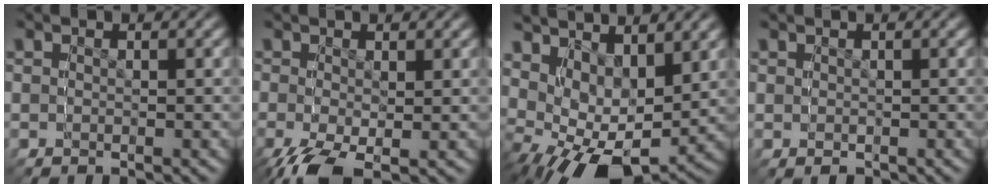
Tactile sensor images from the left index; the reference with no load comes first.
{"total": 0.9, "force": [-0.4, 0.7, -0.4], "torque": [0.012, -0.010, 0.001]}
{"total": 5.9, "force": [2.2, 4.5, 3.1], "torque": [-0.059, 0.015, 0.034]}
{"total": 1.2, "force": [0.4, 1.1, 0.3], "torque": [-0.005, -0.004, 0.010]}